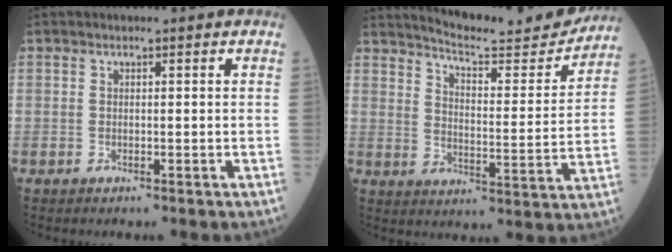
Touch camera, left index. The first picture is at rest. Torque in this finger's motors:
{"motor_torque": [0.73, -1.40, -0.26, 0.04]}